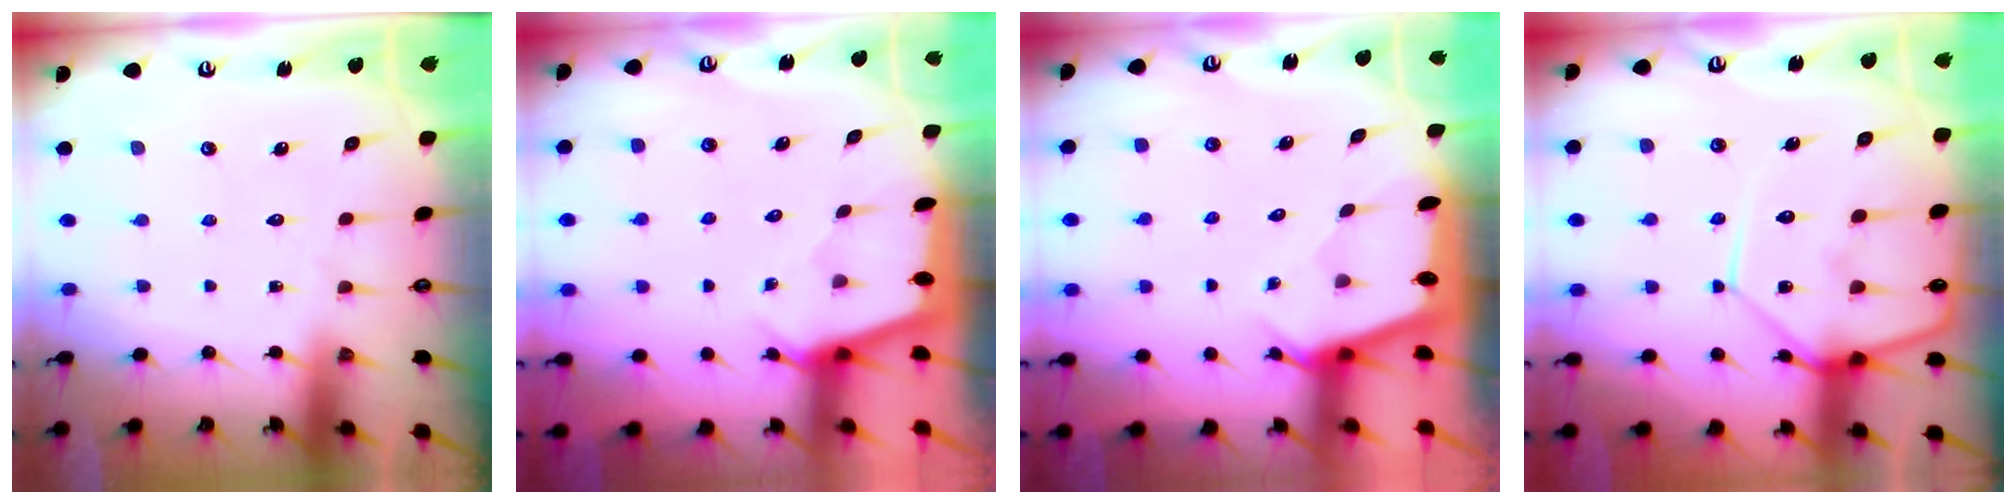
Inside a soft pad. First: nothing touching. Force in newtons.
{"total": 2.2, "press": 2.2, "slide": 0.3}
{"total": 2.1, "press": 2.1, "slide": 0.1}
{"total": 13.4, "press": 13.3, "slide": 1.2}